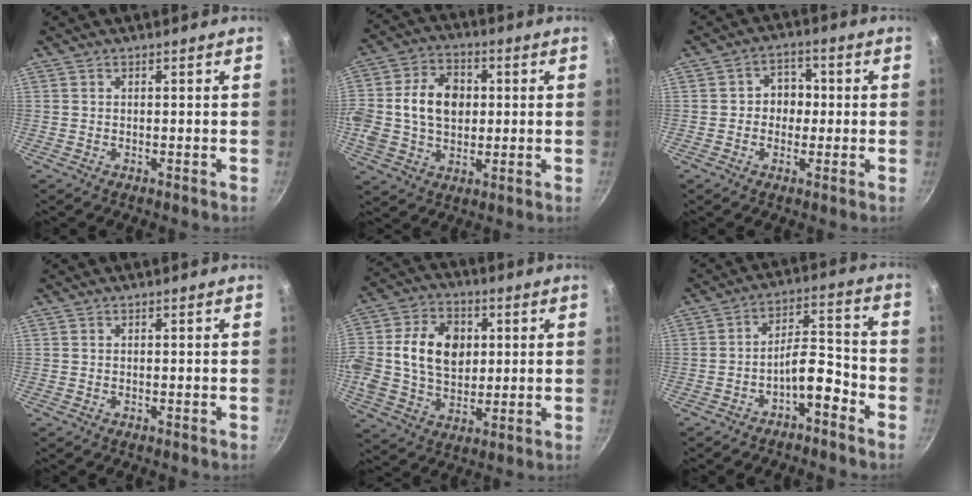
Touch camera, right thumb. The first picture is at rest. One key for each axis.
{"total": 15.8, "fx": 1.3, "fy": 11.8, "fz": 10.4, "tx": -0.182, "ty": 0.023, "tz": 0.015}
{"total": 5.5, "fx": -0.2, "fy": 4.7, "fz": 2.7, "tx": 0.001, "ty": 0.011, "tz": -0.010}
{"total": 0.0}
{"total": 18.2, "fx": 2.4, "fy": 13.6, "fz": 11.9, "tx": -0.215, "ty": 0.021, "tz": 0.036}
{"total": 7.3, "fx": -4.3, "fy": 2.9, "fz": 5.2, "tx": -0.068, "ty": 0.061, "tz": -0.068}